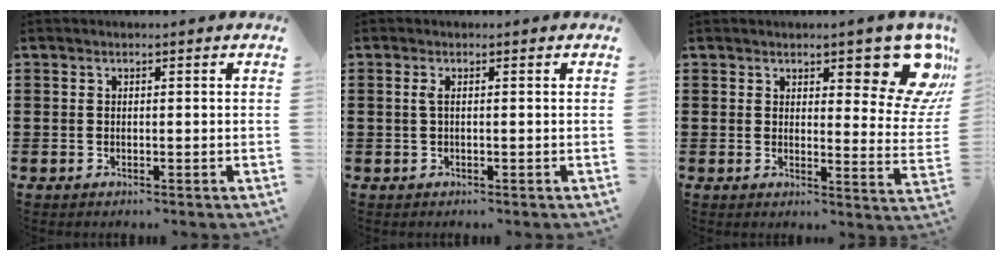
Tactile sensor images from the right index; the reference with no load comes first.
{"total": 1.0, "force": [0.0, 0.0, 1.0], "torque": [-0.020, -0.002, -0.001]}
{"total": 10.9, "force": [6.8, 3.6, 7.6], "torque": [-0.104, -0.033, 0.117]}